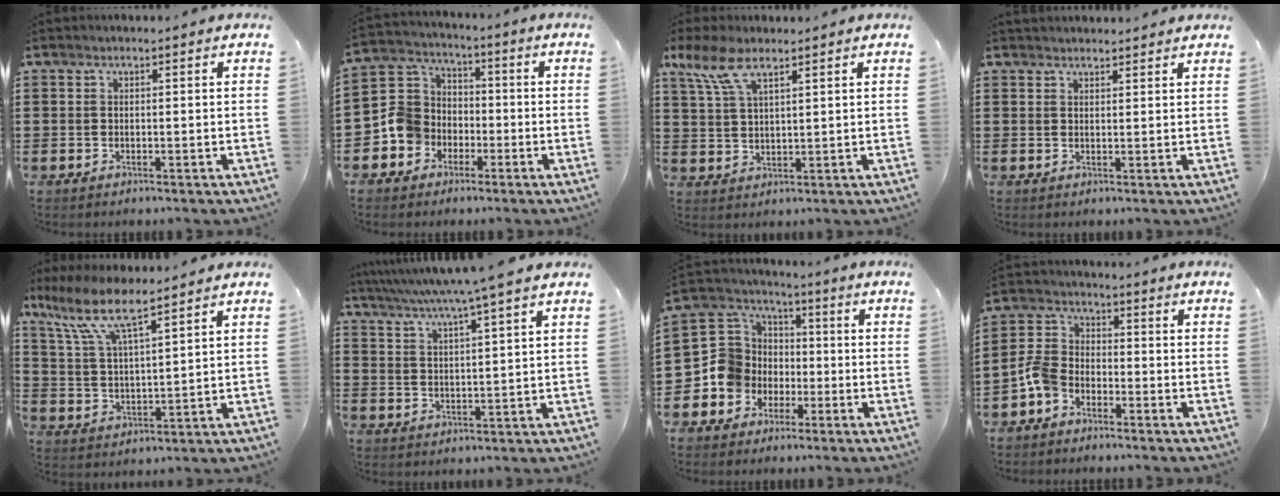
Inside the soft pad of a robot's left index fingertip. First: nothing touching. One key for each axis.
{"total": 7.5, "fx": -2.5, "fy": 6.9, "fz": 1.8, "tx": -0.084, "ty": 0.012, "tz": -0.055}
{"total": 6.9, "fx": 4.4, "fy": 2.4, "fz": 4.7, "tx": -0.104, "ty": 0.001, "tz": 0.082}
{"total": 1.6, "fx": 1.6, "fy": 0.2, "fz": 0.0, "tx": -0.003, "ty": 0.001, "tz": 0.032}
{"total": 8.1, "fx": 6.3, "fy": 1.4, "fz": 4.9, "tx": -0.121, "ty": -0.025, "tz": 0.110}
{"total": 5.8, "fx": 4.8, "fy": -1.4, "fz": 3.0, "tx": -0.074, "ty": -0.029, "tz": 0.077}
{"total": 9.4, "fx": -2.3, "fy": 8.8, "fz": 2.3, "tx": -0.099, "ty": 0.014, "tz": -0.045}
{"total": 5.3, "fx": -3.4, "fy": 3.1, "fz": 2.6, "tx": -0.083, "ty": 0.004, "tz": -0.076}